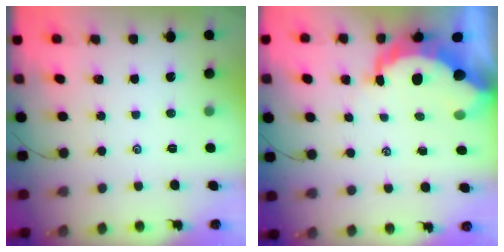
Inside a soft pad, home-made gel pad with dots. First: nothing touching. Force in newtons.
{"total": 10.1, "press": 10.0, "slide": 1.2}